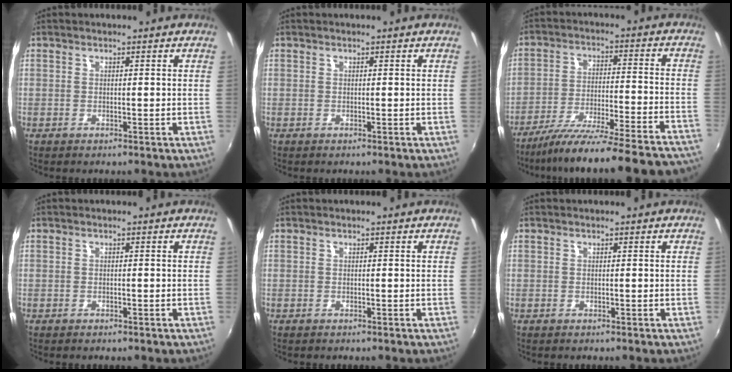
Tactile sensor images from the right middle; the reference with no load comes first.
{"total": 0.0}
{"total": 26.1, "force": [-23.8, -1.1, 10.5], "torque": [-0.178, -0.073, -0.348]}
{"total": 0.7, "force": [-0.5, 0.4, 0.3], "torque": [-0.007, 0.000, -0.008]}
{"total": 0.0}
{"total": 0.0}